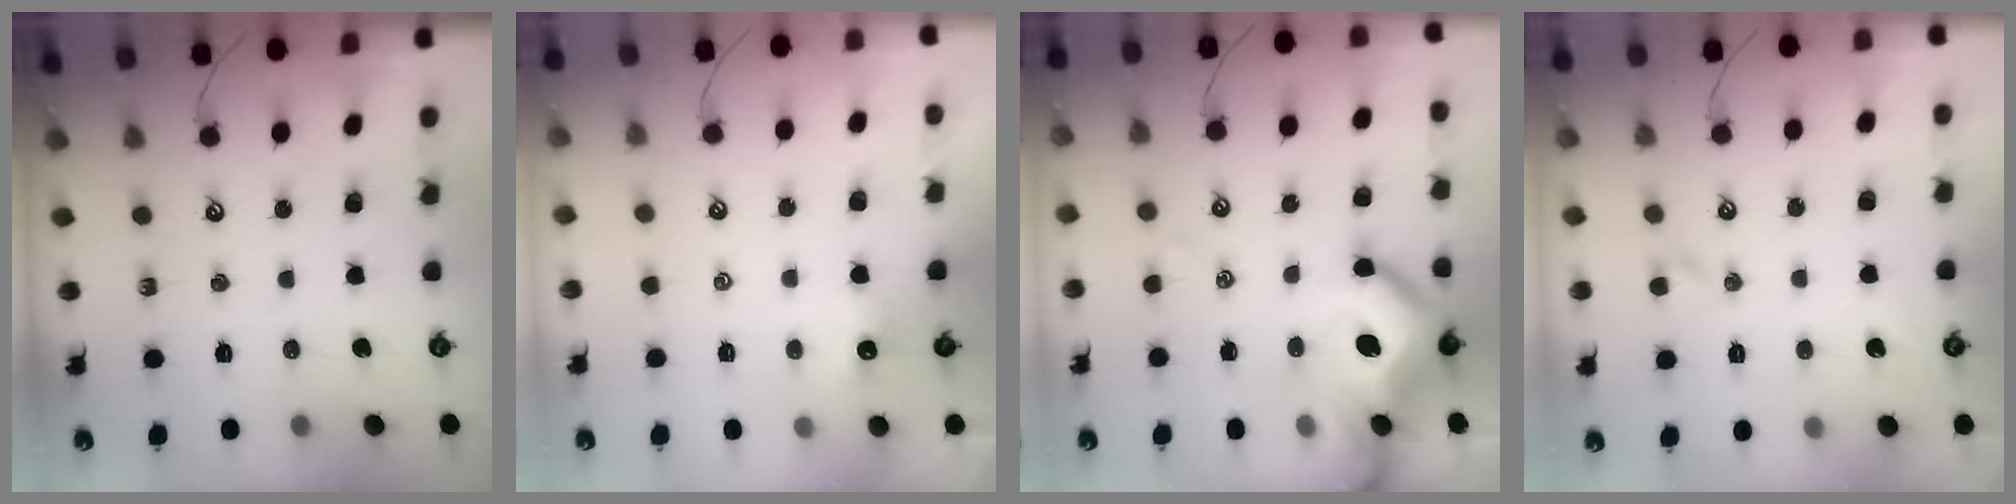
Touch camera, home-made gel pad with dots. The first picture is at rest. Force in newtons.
{"total": 0.0}
{"total": 16.2, "press": 16.1, "slide": 2.2}
{"total": 0.6, "press": 0.5, "slide": 0.3}